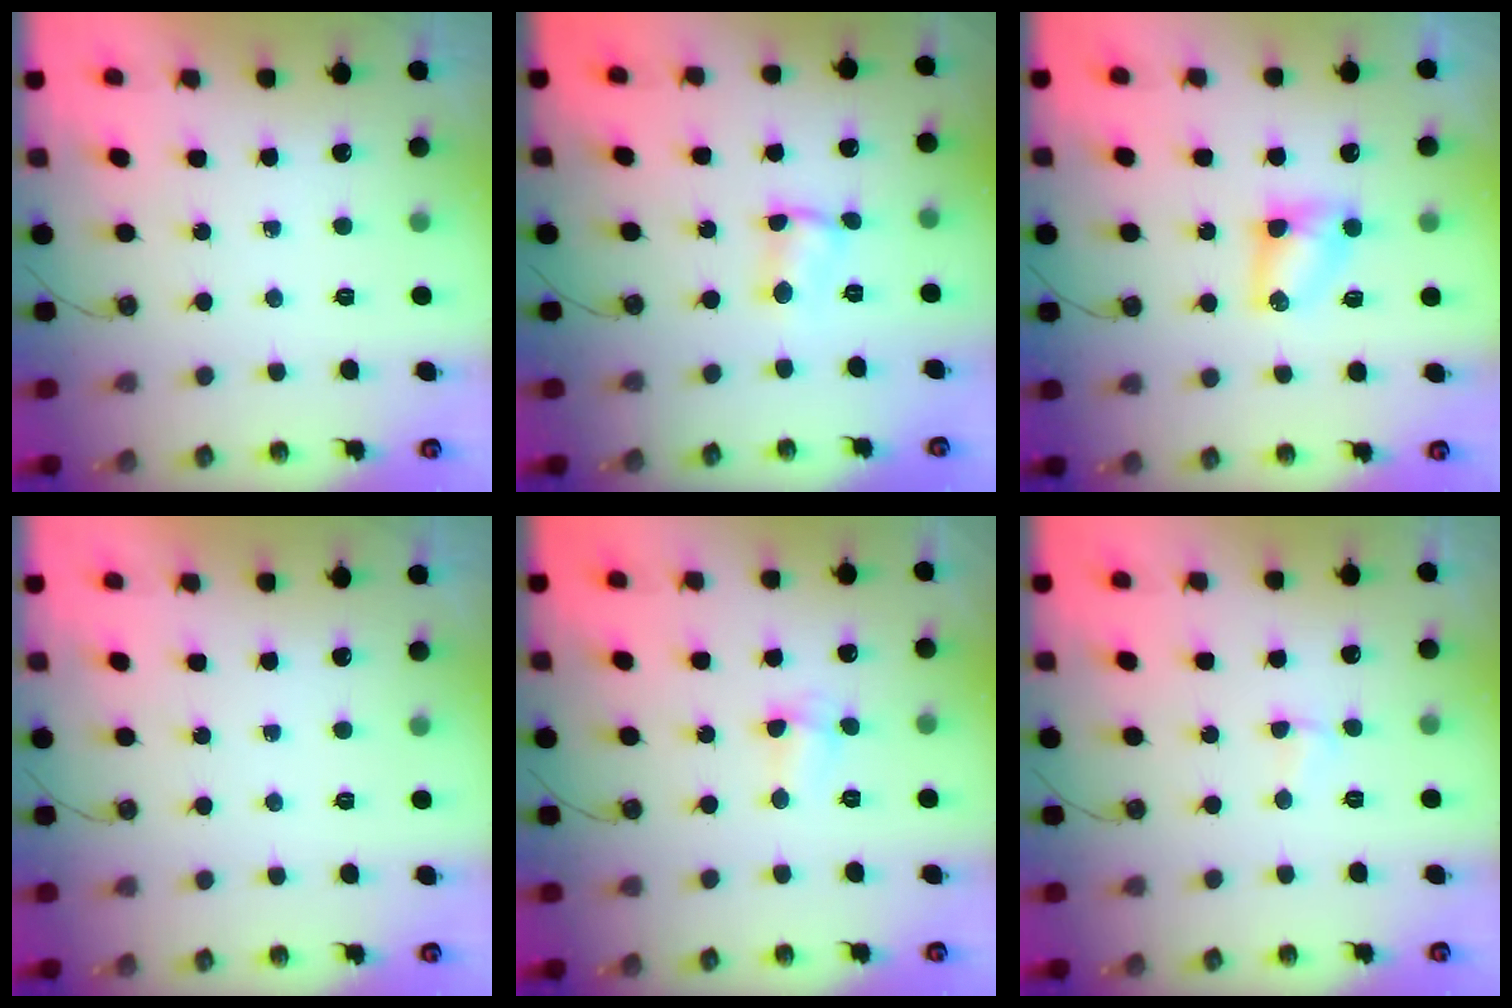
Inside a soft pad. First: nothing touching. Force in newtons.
{"total": 2.2, "press": 2.2, "slide": 0.1}
{"total": 4.6, "press": 4.5, "slide": 0.4}
{"total": 0.0}
{"total": 2.5, "press": 2.4, "slide": 0.5}
{"total": 2.4, "press": 2.4, "slide": 0.5}